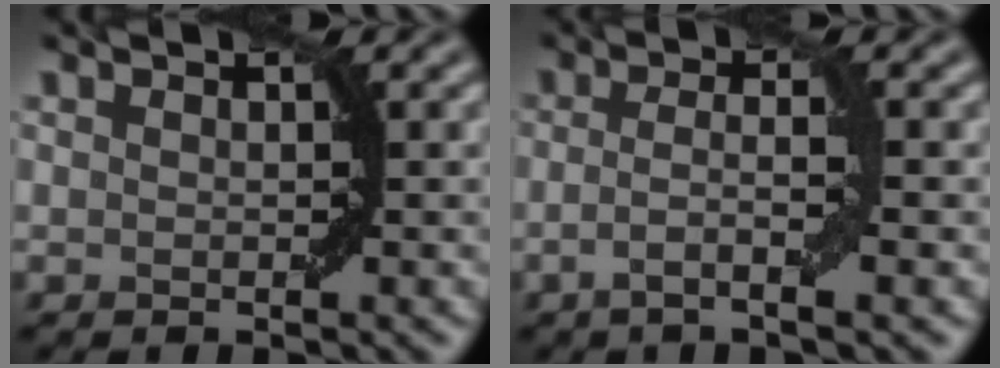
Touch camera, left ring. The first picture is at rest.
{"total": 3.2, "force": [-1.0, 0.6, 3.0], "torque": [-0.051, 0.004, -0.025]}